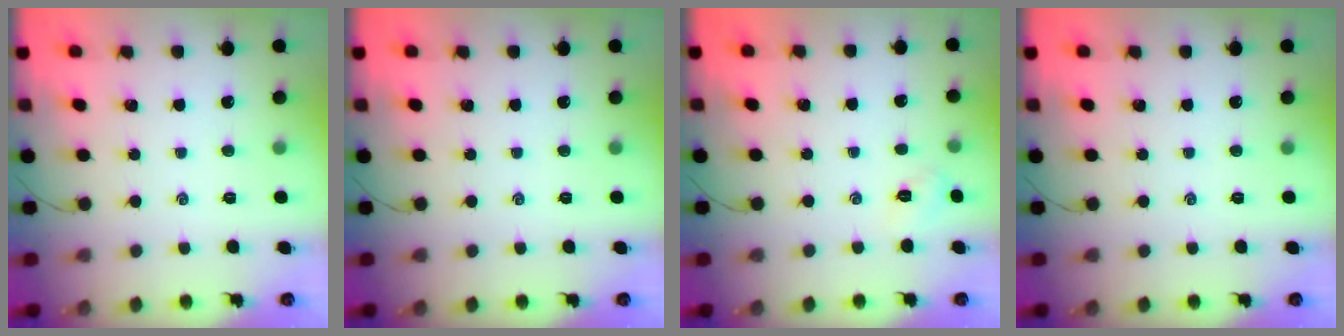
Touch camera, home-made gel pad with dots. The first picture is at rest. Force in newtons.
{"total": 0.0}
{"total": 3.1, "press": 2.9, "slide": 1.0}
{"total": 0.0}